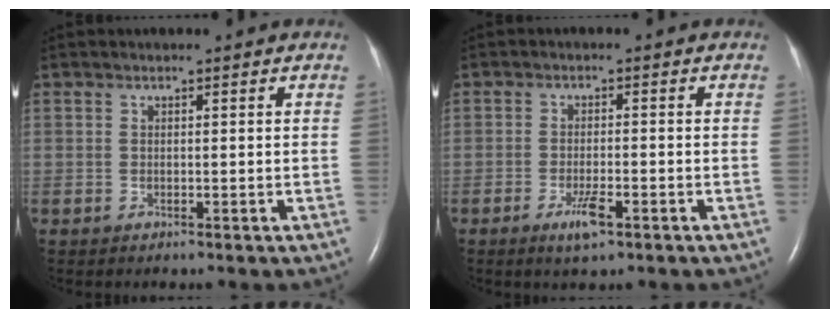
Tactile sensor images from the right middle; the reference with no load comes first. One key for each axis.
{"total": 3.6, "fx": -2.0, "fy": 0.6, "fz": 2.9, "tx": -0.058, "ty": -0.004, "tz": -0.035}